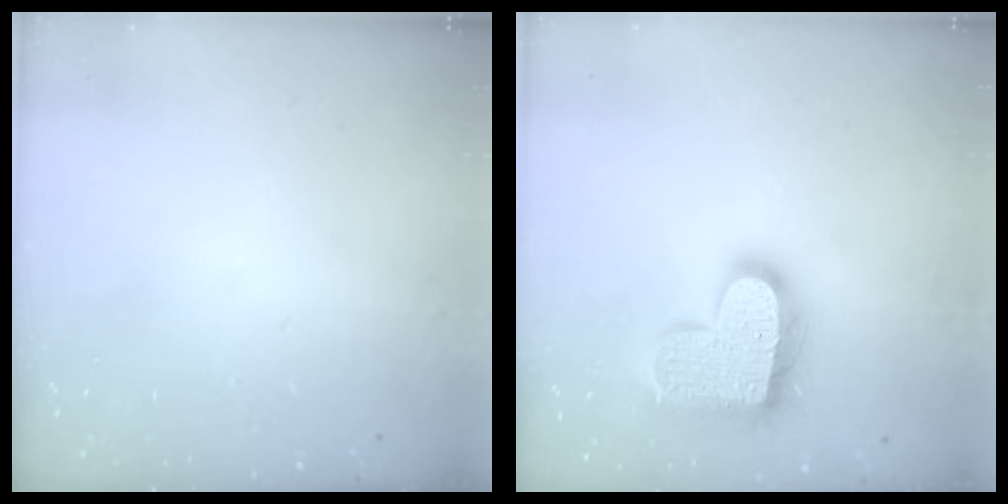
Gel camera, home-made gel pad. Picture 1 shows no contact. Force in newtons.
{"total": 18.1, "press": 18.1, "slide": 1.1}